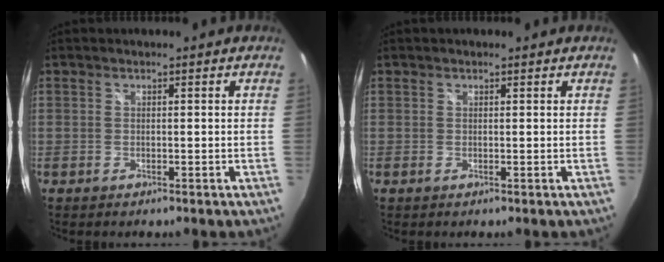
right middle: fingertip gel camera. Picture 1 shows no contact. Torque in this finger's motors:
{"motor_torque": [0.71, -0.80, 0.32, 0.04]}